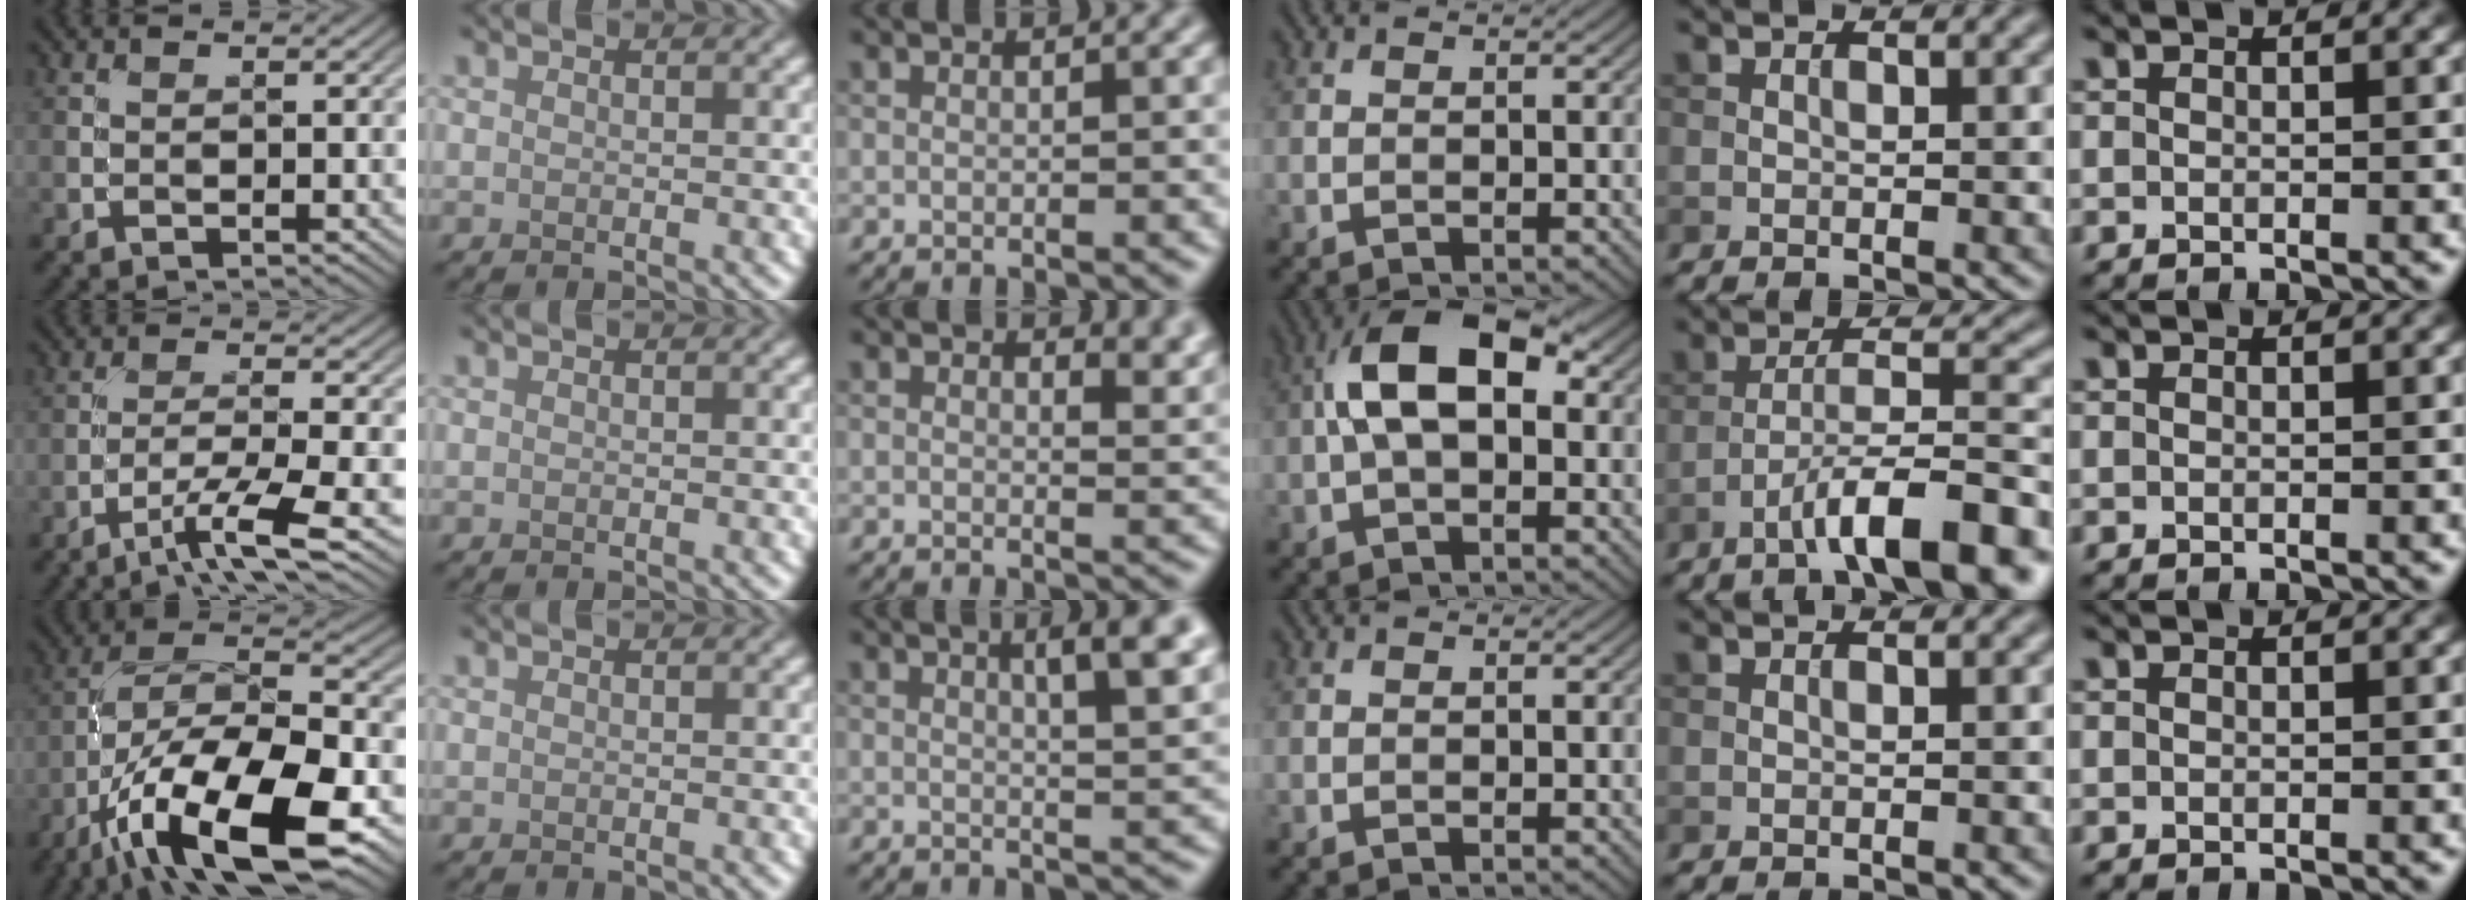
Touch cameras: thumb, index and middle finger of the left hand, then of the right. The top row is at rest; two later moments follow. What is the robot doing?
{"motion": "unscrew", "object": "medicine bottle"}